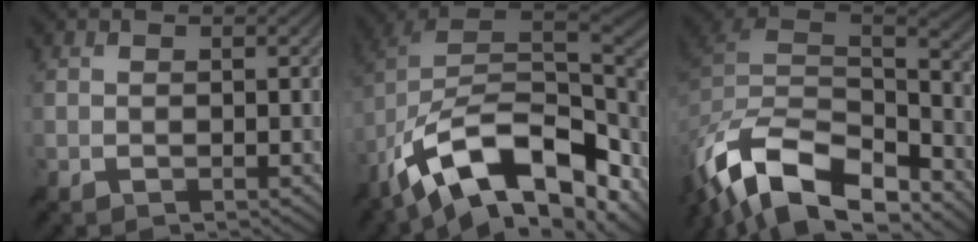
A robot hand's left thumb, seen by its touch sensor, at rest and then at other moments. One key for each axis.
{"total": 16.1, "fx": -6.9, "fy": 7.8, "fz": 12.3, "tx": -0.243, "ty": 0.000, "tz": -0.125}
{"total": 15.9, "fx": -10.6, "fy": 7.4, "fz": 9.2, "tx": -0.242, "ty": -0.028, "tz": -0.175}